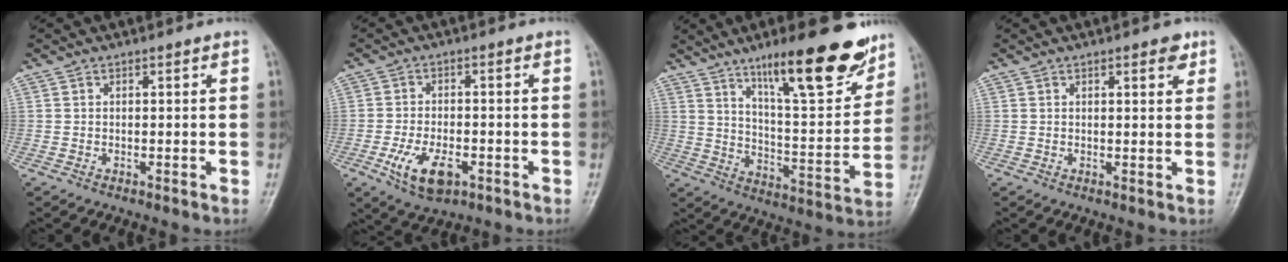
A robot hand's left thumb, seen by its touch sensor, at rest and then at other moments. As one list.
[{"total": 7.9, "force": [-3.2, 4.1, 5.9], "torque": [-0.112, 0.004, -0.049]}, {"total": 20.4, "force": [13.3, 5.1, 14.5], "torque": [-0.178, -0.071, 0.212]}, {"total": 2.8, "force": [1.6, 1.0, 2.0], "torque": [-0.017, -0.006, 0.018]}]